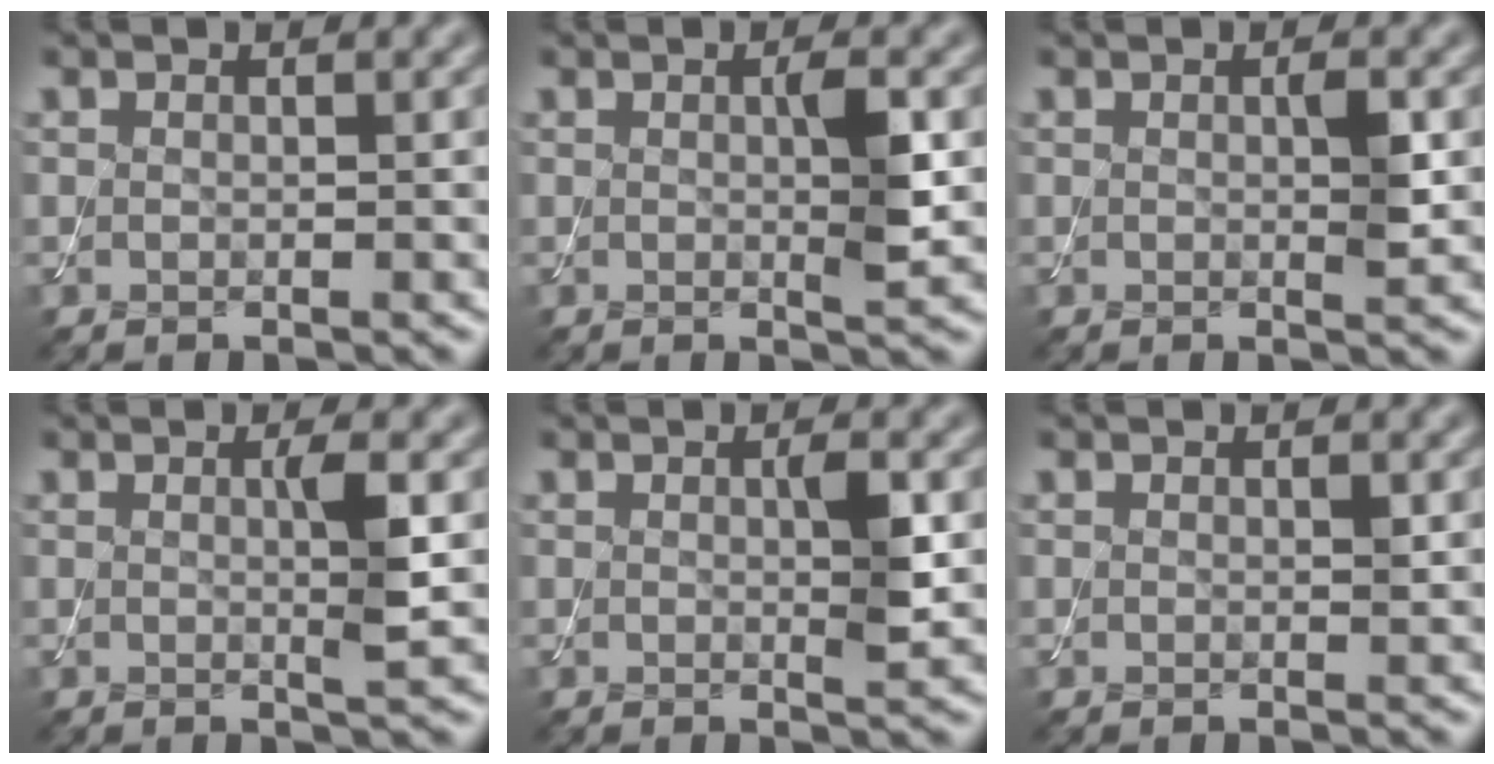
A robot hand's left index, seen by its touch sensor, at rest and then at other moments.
{"total": 2.8, "force": [0.1, 0.3, 2.8], "torque": [-0.045, -0.004, 0.000]}
{"total": 1.8, "force": [0.1, 0.2, 1.8], "torque": [-0.027, -0.001, 0.001]}
{"total": 2.8, "force": [0.1, 0.3, 2.8], "torque": [-0.047, -0.004, -0.001]}
{"total": 2.4, "force": [0.1, 0.3, 2.4], "torque": [-0.037, -0.002, 0.000]}
{"total": 0.5, "force": [0.1, 0.1, 0.5], "torque": [-0.006, -0.001, 0.001]}